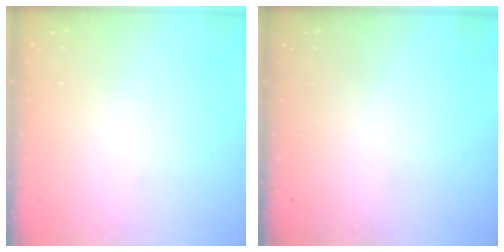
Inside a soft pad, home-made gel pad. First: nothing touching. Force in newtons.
{"total": 0.0}